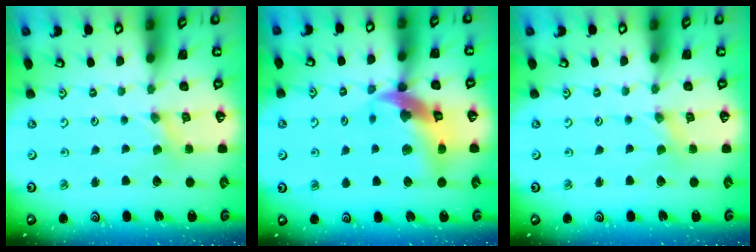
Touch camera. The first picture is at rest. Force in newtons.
{"total": 16.1, "press": 16.0, "slide": 2.0}
{"total": 0.8, "press": 0.8, "slide": 0.1}